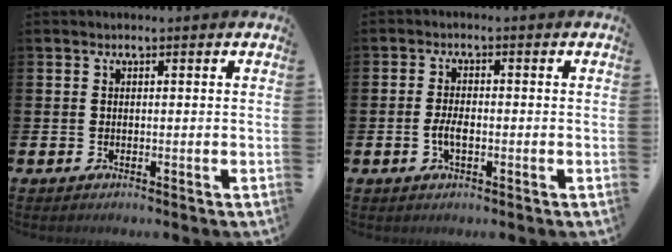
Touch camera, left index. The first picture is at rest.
{"total": 2.6, "force": [-0.6, 1.2, 2.2], "torque": [-0.038, 0.000, -0.012]}